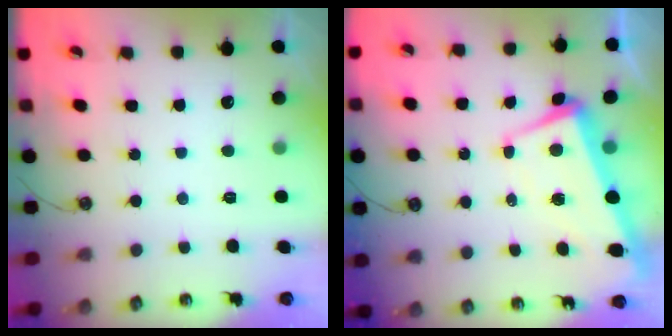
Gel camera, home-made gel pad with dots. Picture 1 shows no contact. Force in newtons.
{"total": 1.7, "press": 0.9, "slide": 1.4}